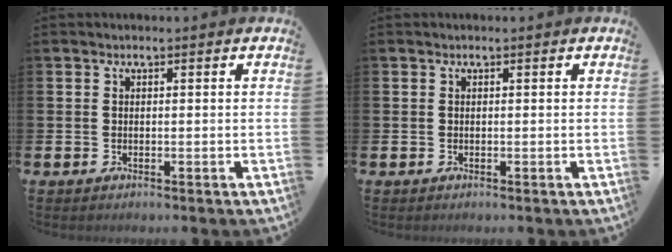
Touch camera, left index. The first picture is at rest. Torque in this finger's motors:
{"motor_torque": [0.02, 0.01, 0.01, 0.00]}